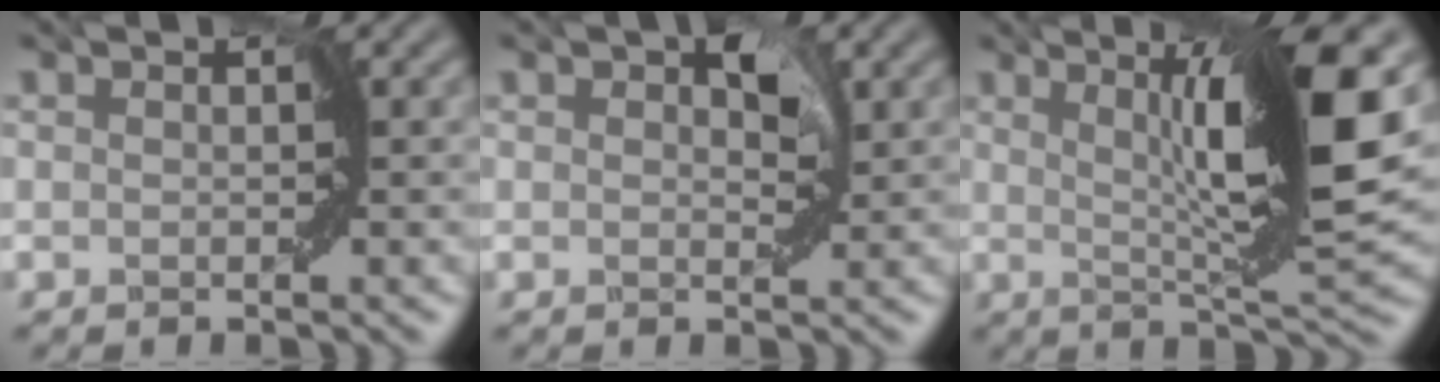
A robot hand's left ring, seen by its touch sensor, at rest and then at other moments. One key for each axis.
{"total": 2.3, "fx": 1.1, "fy": 1.2, "fz": 1.6, "tx": -0.018, "ty": 0.002, "tz": 0.012}
{"total": 8.9, "fx": 2.2, "fy": 0.7, "fz": 8.6, "tx": -0.119, "ty": -0.006, "tz": 0.043}